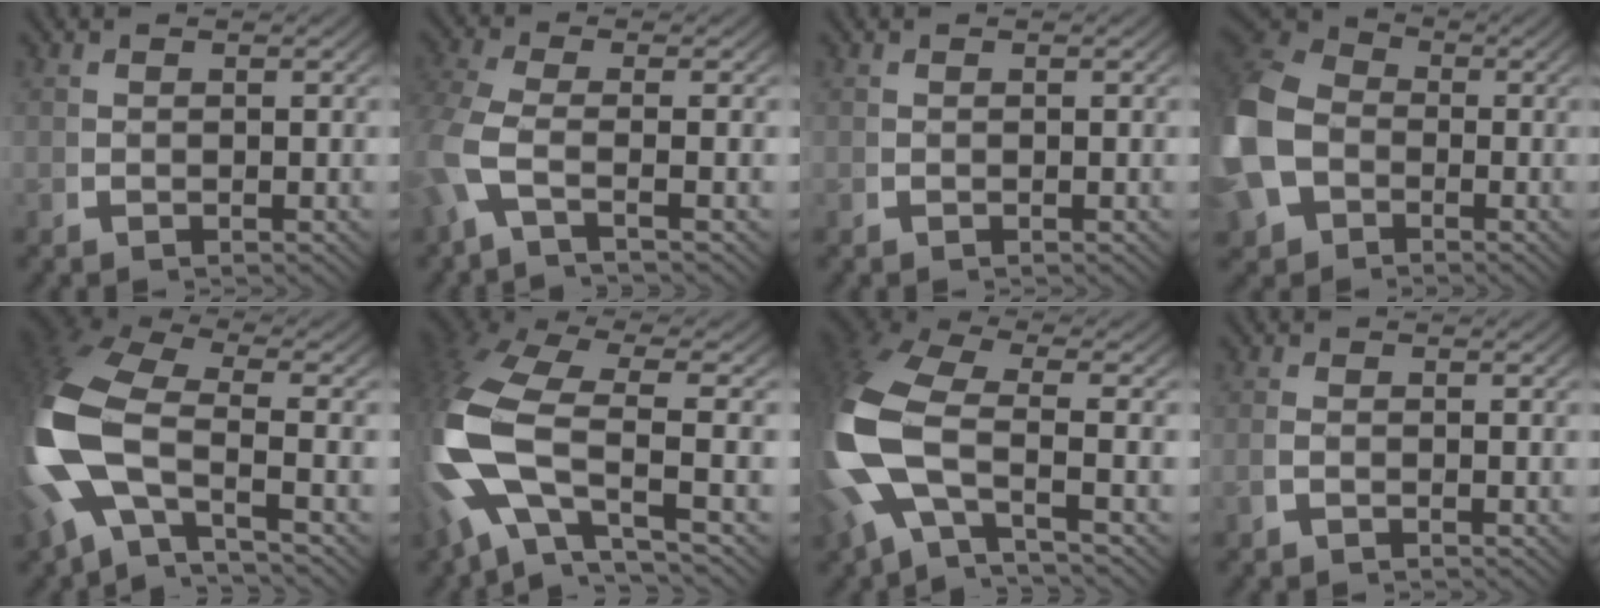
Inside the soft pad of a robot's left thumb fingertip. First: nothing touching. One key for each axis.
{"total": 5.2, "fx": -0.8, "fy": 2.6, "fz": 4.4, "tx": -0.132, "ty": -0.014, "tz": -0.007}
{"total": 0.0}
{"total": 11.8, "fx": -0.9, "fy": 9.8, "fz": 6.5, "tx": -0.171, "ty": -0.027, "tz": -0.008}
{"total": 12.6, "fx": -1.2, "fy": 8.3, "fz": 9.4, "tx": -0.261, "ty": -0.039, "tz": -0.003}
{"total": 11.5, "fx": -1.2, "fy": 7.1, "fz": 8.9, "tx": -0.244, "ty": -0.036, "tz": 0.003}
{"total": 11.2, "fx": -1.1, "fy": 7.2, "fz": 8.6, "tx": -0.246, "ty": -0.038, "tz": -0.002}
{"total": 0.7, "fx": -0.5, "fy": 0.0, "fz": 0.4, "tx": -0.013, "ty": -0.002, "tz": -0.007}